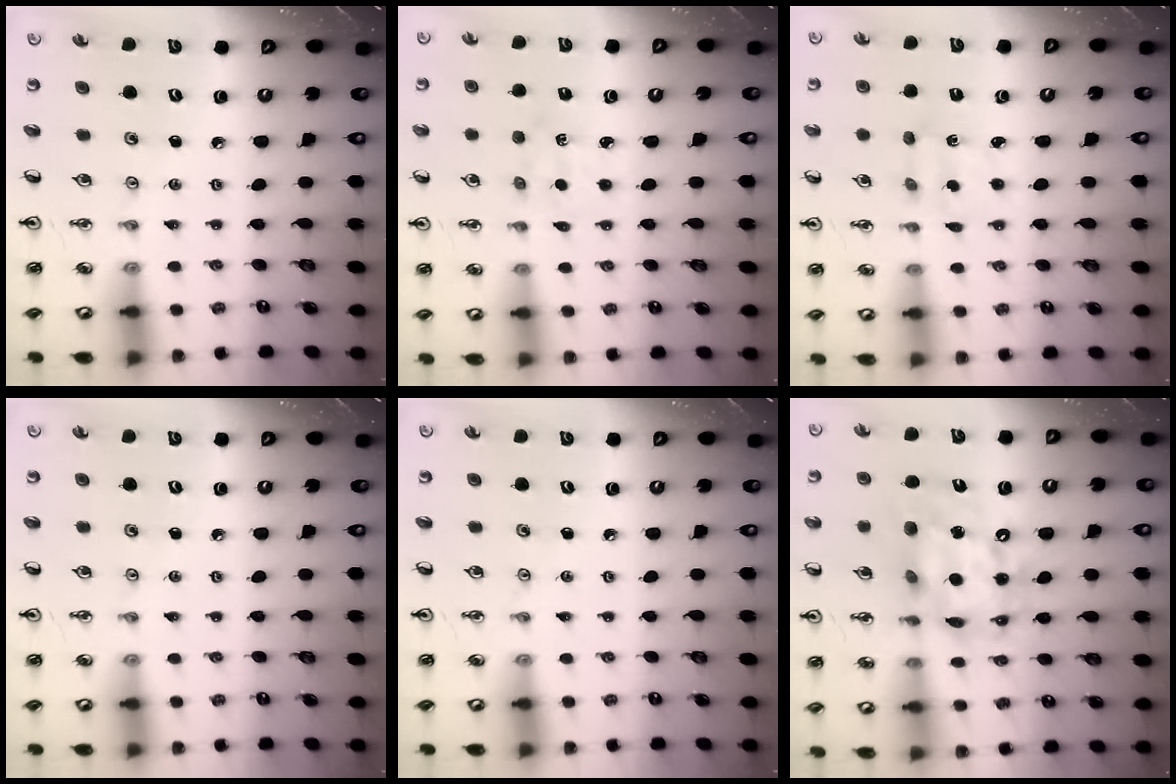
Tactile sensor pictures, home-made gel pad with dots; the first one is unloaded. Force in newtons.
{"total": 2.3, "press": 2.3, "slide": 0.2}
{"total": 2.8, "press": 2.8, "slide": 0.5}
{"total": 0.0}
{"total": 0.0}
{"total": 14.6, "press": 14.5, "slide": 1.1}